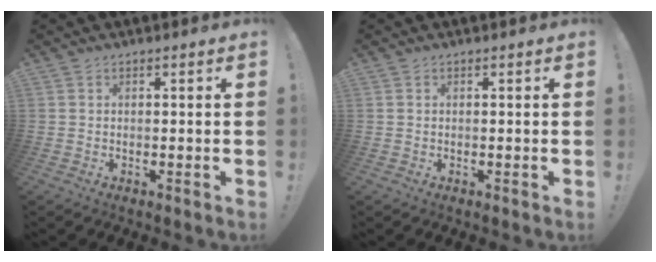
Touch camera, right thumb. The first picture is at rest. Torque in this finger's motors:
{"motor_torque": [-0.03, -0.01, 0.31, -0.19, 0.03]}